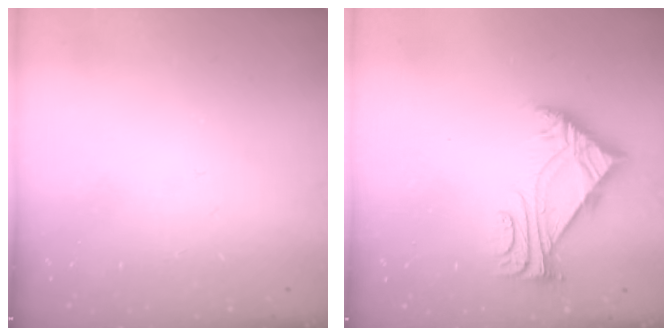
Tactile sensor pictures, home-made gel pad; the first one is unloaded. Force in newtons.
{"total": 5.8, "press": 5.8, "slide": 1.0}